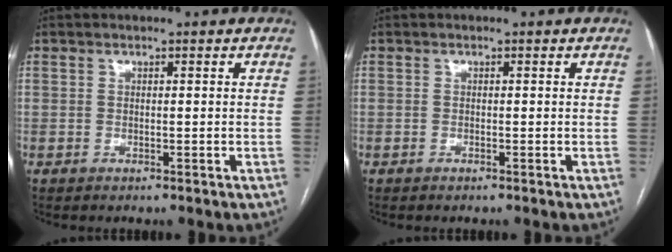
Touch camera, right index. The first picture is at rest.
{"total": 0.0}